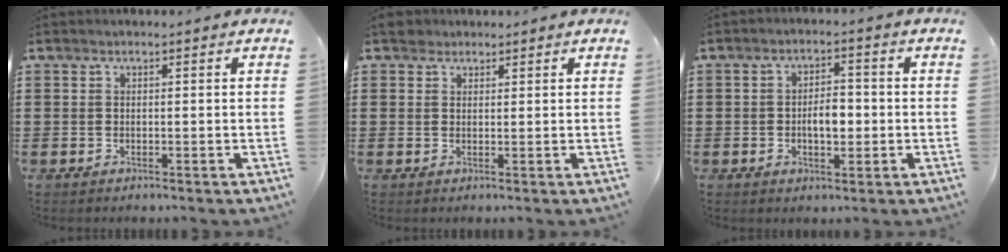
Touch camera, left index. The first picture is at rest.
{"total": 2.2, "force": [1.8, 1.2, 0.3], "torque": [-0.004, 0.005, 0.034]}
{"total": 4.1, "force": [-0.5, 2.0, 3.6], "torque": [-0.060, 0.003, -0.014]}